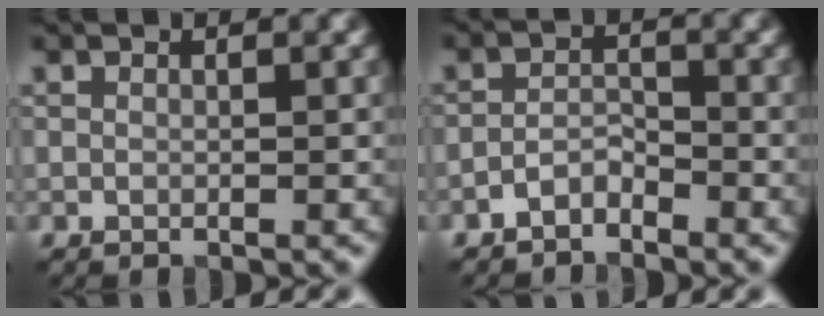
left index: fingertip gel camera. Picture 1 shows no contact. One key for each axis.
{"total": 1.9, "fx": -1.6, "fy": 0.7, "fz": 0.8, "tx": -0.014, "ty": 0.009, "tz": -0.033}